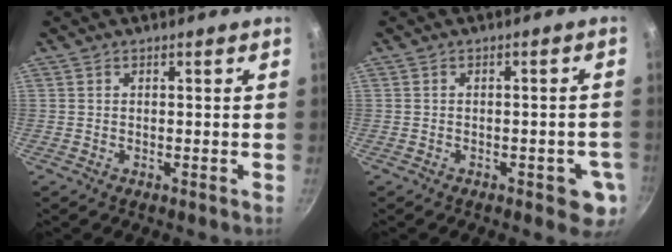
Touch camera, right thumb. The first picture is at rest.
{"total": 5.5, "force": [-1.9, 2.7, 4.4], "torque": [-0.029, 0.011, -0.018]}